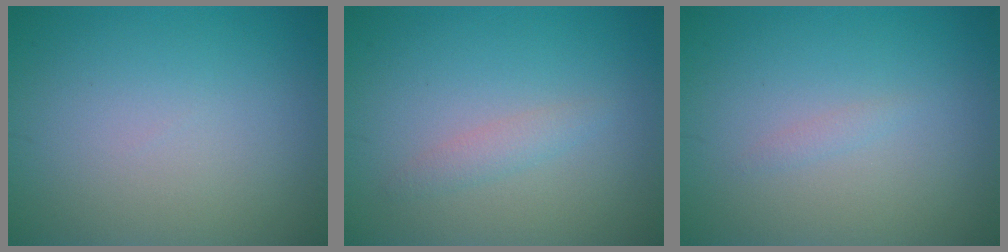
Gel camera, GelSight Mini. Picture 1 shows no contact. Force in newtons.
{"total": 1.3, "press": 1.3, "slide": 0.0}
{"total": 0.6, "press": 0.6, "slide": 0.0}